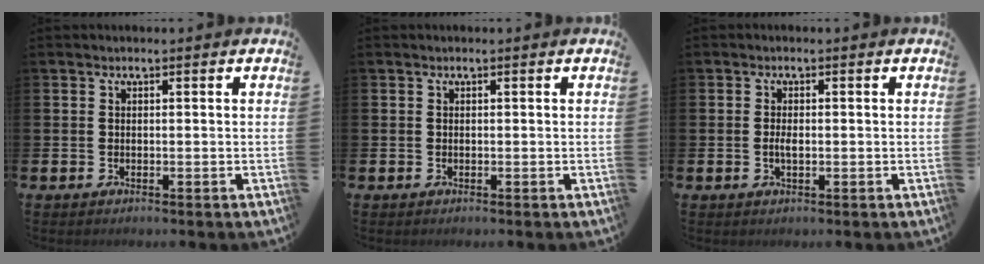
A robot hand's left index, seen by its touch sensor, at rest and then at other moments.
{"total": 0.0}
{"total": 1.6, "force": [-0.2, 0.7, 1.4], "torque": [-0.027, 0.002, -0.005]}